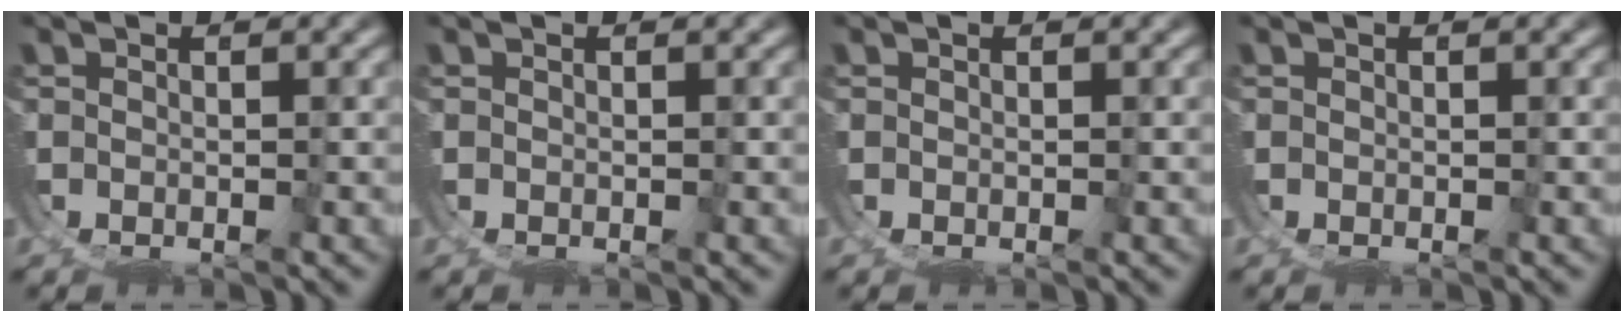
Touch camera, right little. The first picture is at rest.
{"total": 0.0}
{"total": 0.0}
{"total": 0.0}